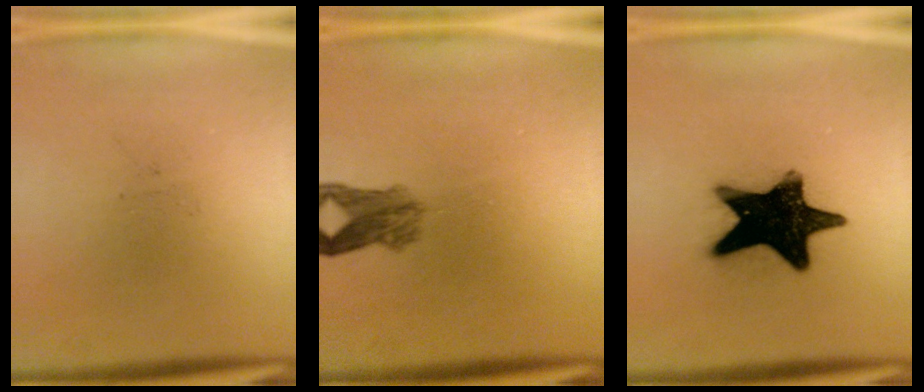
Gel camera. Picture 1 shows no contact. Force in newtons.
{"total": 3.7}
{"total": 19.9}